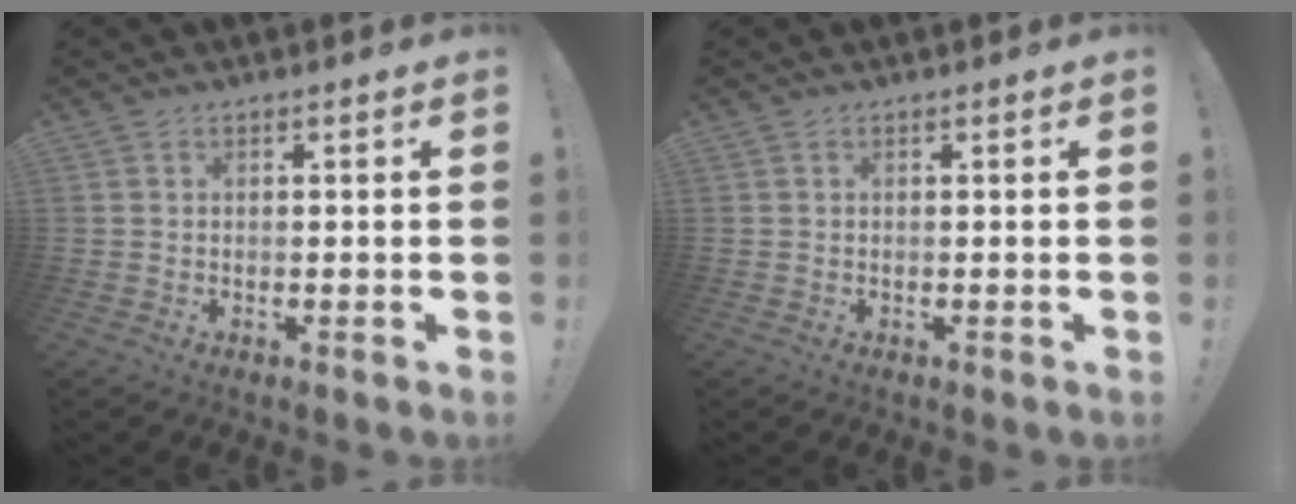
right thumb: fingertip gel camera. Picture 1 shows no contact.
{"total": 0.0}